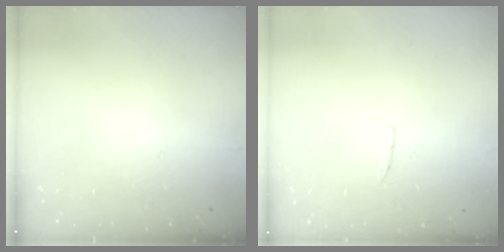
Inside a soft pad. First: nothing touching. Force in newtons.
{"total": 3.1, "press": 3.1, "slide": 0.1}